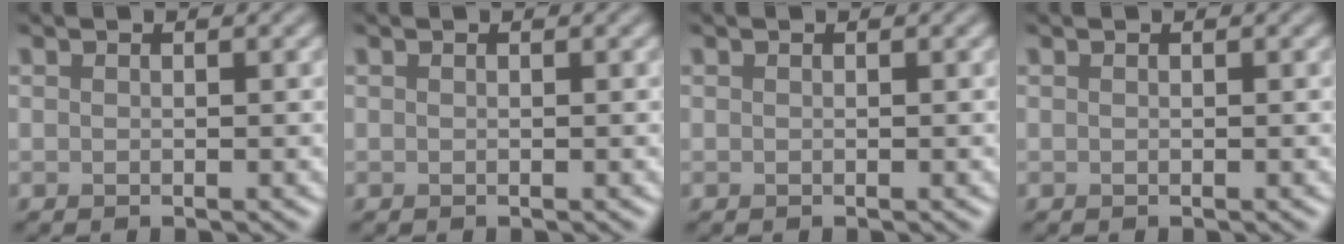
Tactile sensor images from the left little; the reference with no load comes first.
{"total": 0.0}
{"total": 0.0}
{"total": 0.0}